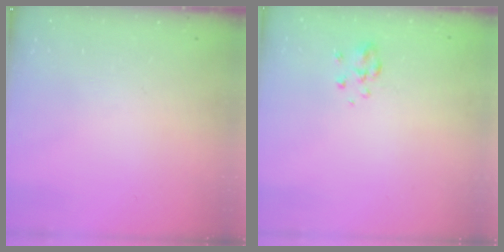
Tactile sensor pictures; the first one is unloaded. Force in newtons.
{"total": 3.5, "press": 3.3, "slide": 1.1}